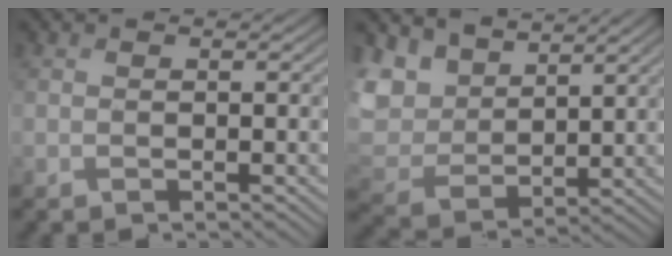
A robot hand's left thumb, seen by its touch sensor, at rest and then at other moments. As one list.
[{"total": 8.8, "force": [5.6, 5.4, 3.9], "torque": [-0.127, 0.003, 0.102]}]